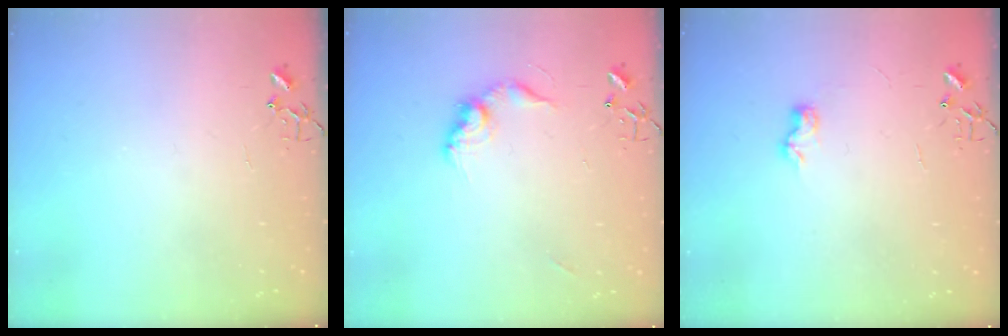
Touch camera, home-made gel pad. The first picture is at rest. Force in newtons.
{"total": 11.4, "press": 11.4, "slide": 0.7}
{"total": 6.9, "press": 6.9, "slide": 0.8}